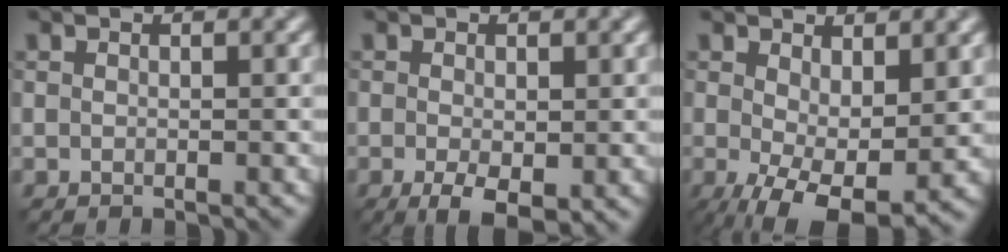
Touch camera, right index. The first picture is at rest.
{"total": 3.6, "force": [-1.1, 1.5, 3.1], "torque": [-0.053, -0.011, -0.014]}
{"total": 7.6, "force": [-1.3, 3.7, 6.5], "torque": [-0.126, -0.022, -0.006]}